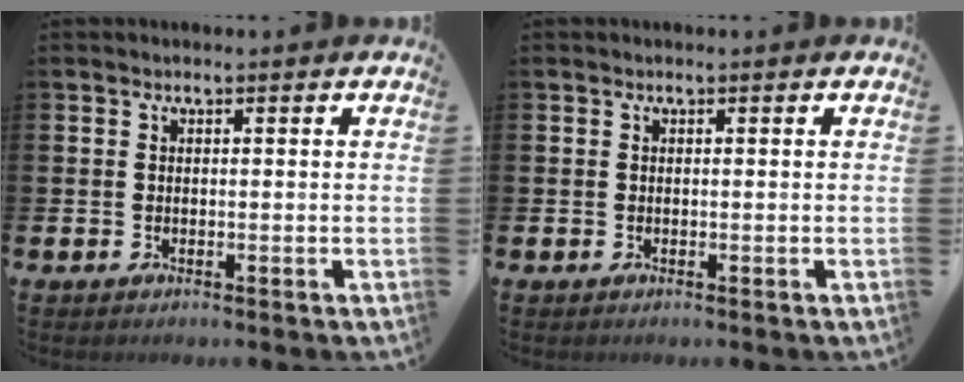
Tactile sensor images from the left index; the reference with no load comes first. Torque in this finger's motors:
{"motor_torque": [0.00, 0.00, 0.00, 0.02]}